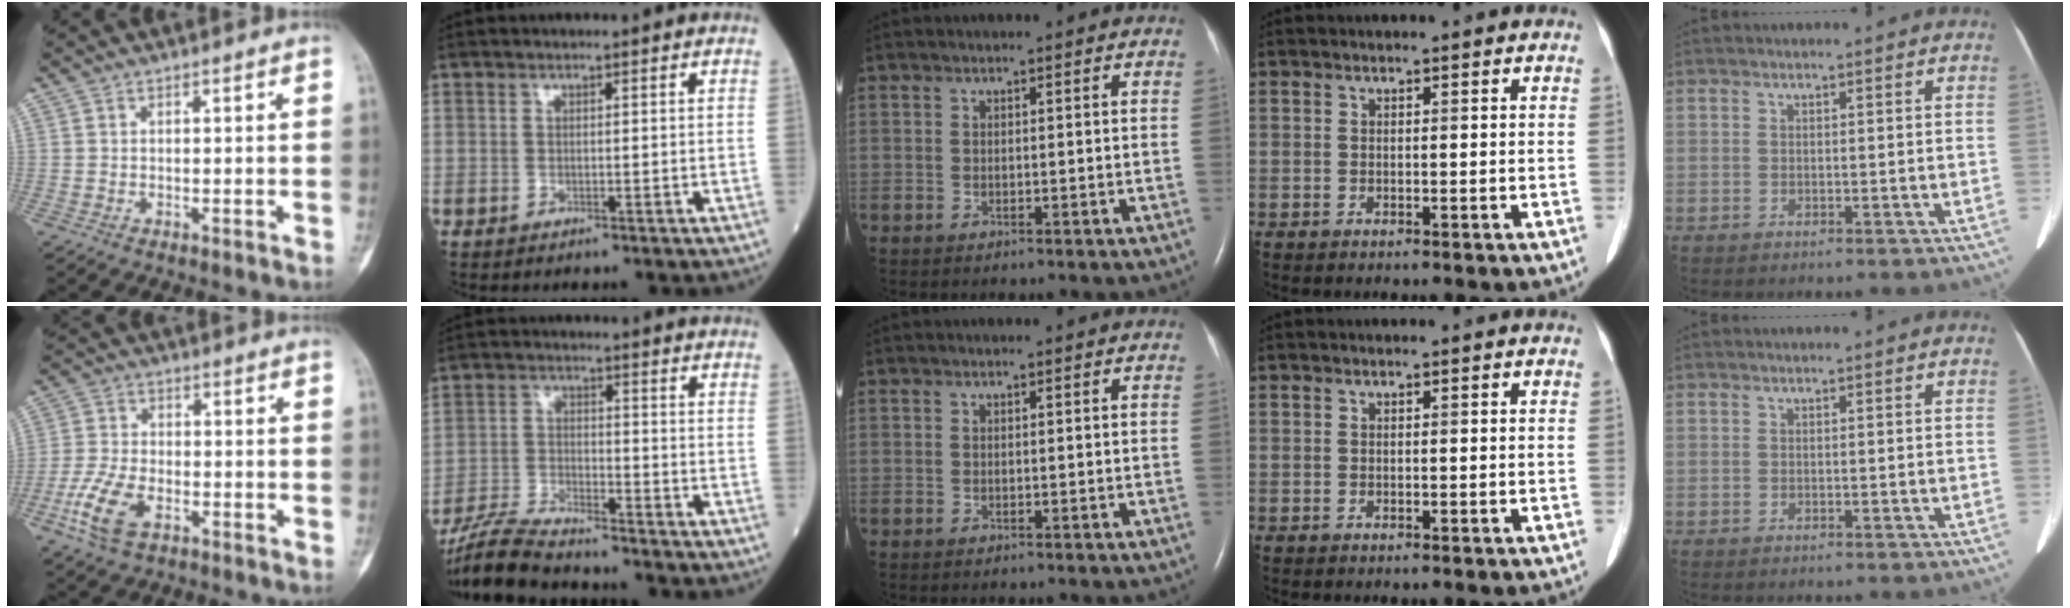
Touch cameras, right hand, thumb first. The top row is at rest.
{"thumb": {"total": 9.2, "force": [-3.9, 5.0, 6.7], "torque": [-0.151, 0.008, -0.078]}, "index": {"total": 9.6, "force": [-9.0, 0.6, 3.5], "torque": [-0.070, -0.018, -0.165]}}